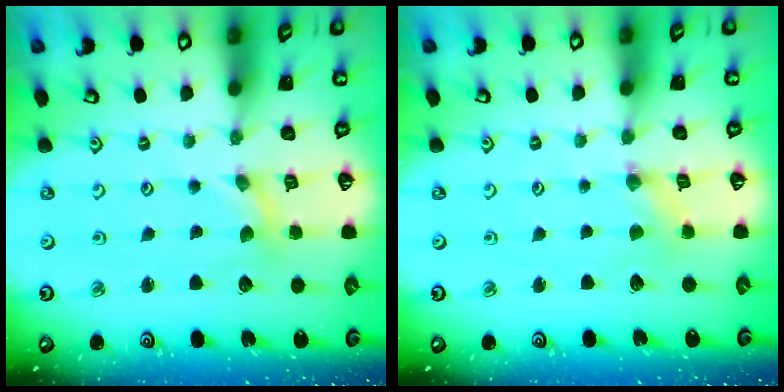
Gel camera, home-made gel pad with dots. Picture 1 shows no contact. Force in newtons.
{"total": 0.8, "press": 0.7, "slide": 0.2}